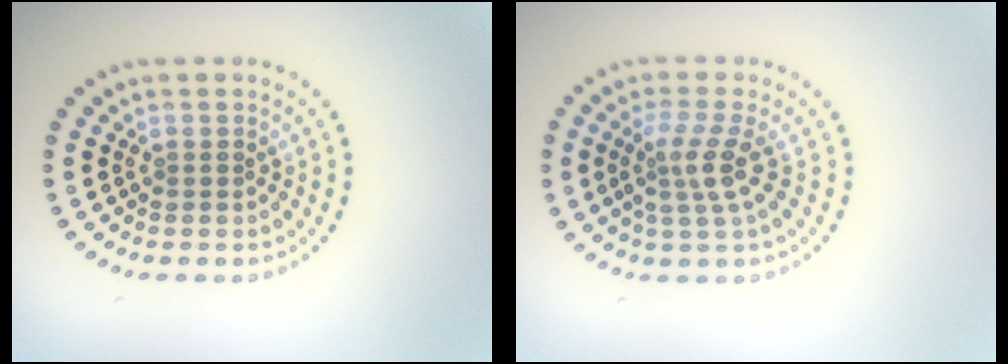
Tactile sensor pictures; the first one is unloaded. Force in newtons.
{"total": 2.9, "press": 2.2, "slide": 1.9}